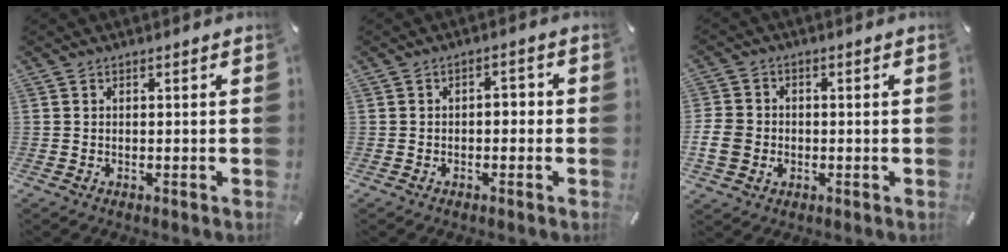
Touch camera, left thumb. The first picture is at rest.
{"total": 2.5, "force": [-1.4, 1.4, 1.5], "torque": [-0.028, 0.013, -0.030]}
{"total": 6.3, "force": [-1.1, 5.6, 2.7], "torque": [-0.068, 0.005, -0.022]}